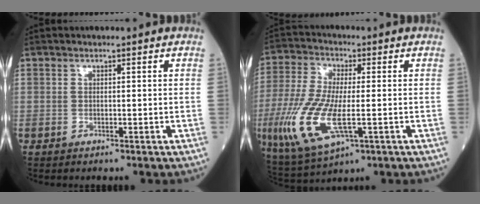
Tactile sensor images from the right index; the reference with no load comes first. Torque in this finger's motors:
{"motor_torque": [1.91, -0.23, 1.03, 0.21]}